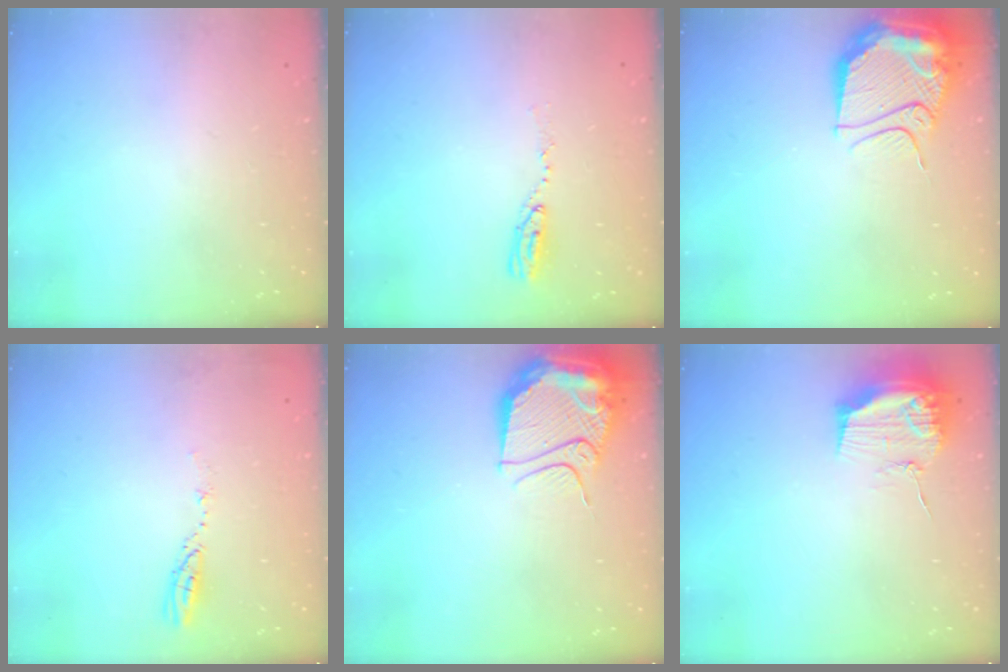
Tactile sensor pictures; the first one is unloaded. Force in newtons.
{"total": 4.8, "press": 4.7, "slide": 0.4}
{"total": 14.2, "press": 14.2, "slide": 1.4}
{"total": 3.5, "press": 3.5, "slide": 0.3}
{"total": 14.2, "press": 14.2, "slide": 1.4}
{"total": 15.6, "press": 15.6, "slide": 0.1}